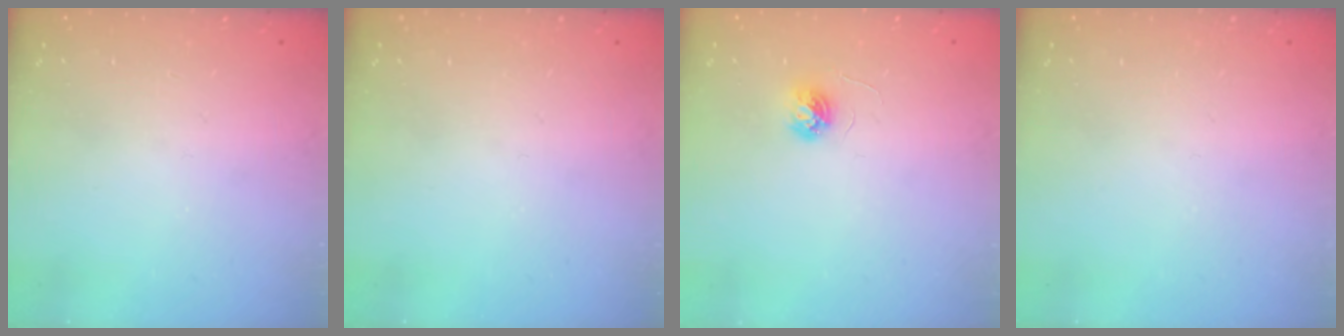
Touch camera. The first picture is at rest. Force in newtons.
{"total": 0.0}
{"total": 3.7, "press": 3.7, "slide": 0.3}
{"total": 0.0}